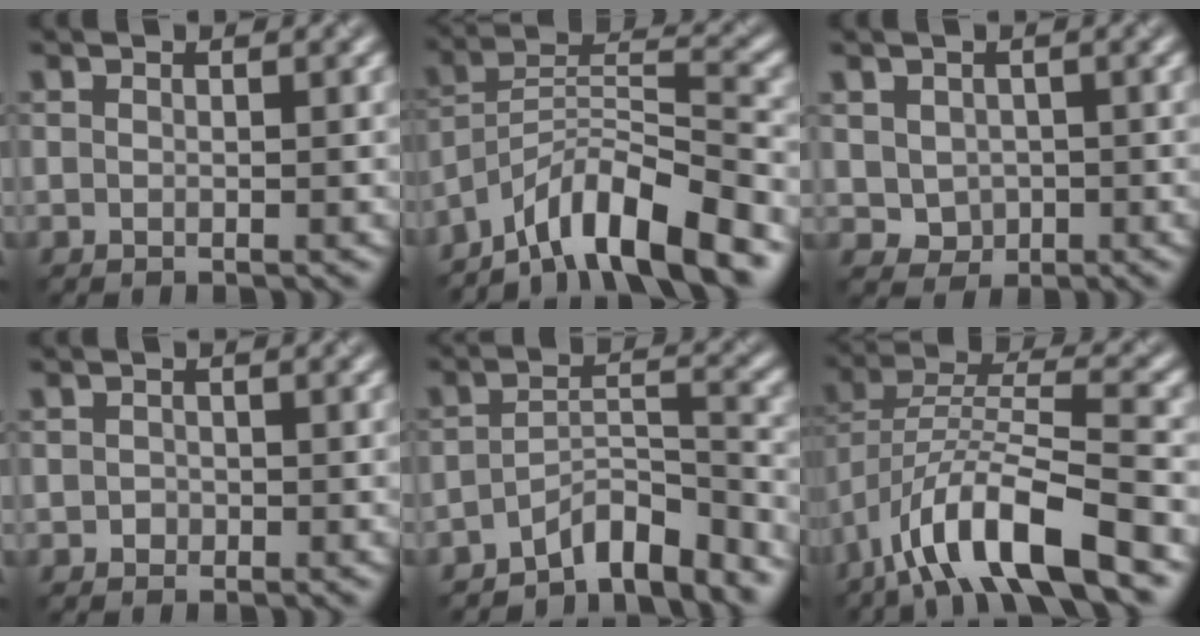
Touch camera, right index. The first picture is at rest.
{"total": 9.5, "force": [-7.3, 2.0, 5.7], "torque": [-0.084, 0.013, -0.138]}
{"total": 2.3, "force": [0.1, 2.1, 1.1], "torque": [-0.021, -0.007, 0.004]}
{"total": 0.8, "force": [-0.3, 0.7, 0.1], "torque": [0.001, -0.003, -0.005]}
{"total": 5.3, "force": [-4.5, 1.3, 2.6], "torque": [-0.033, 0.005, -0.079]}
{"total": 10.3, "force": [-6.2, 2.7, 7.8], "torque": [-0.134, 0.010, -0.116]}